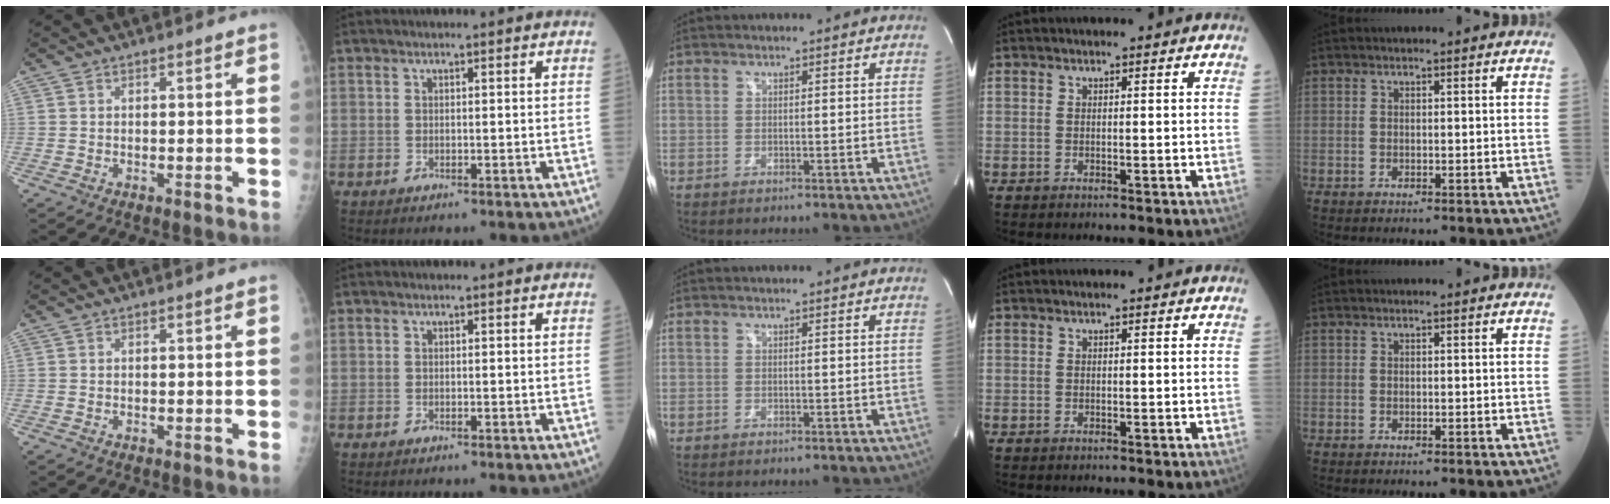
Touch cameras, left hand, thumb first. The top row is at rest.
{}